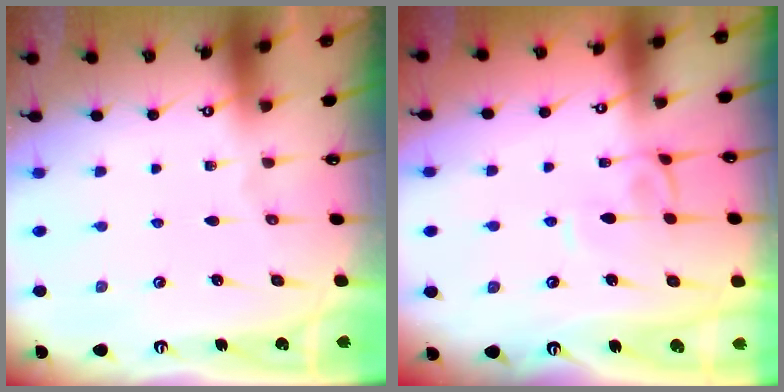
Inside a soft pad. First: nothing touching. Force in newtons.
{"total": 2.1, "press": 2.1, "slide": 0.2}